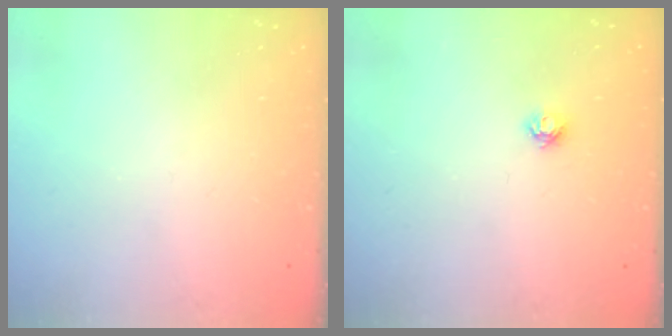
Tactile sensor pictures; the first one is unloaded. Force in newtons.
{"total": 5.3, "press": 5.2, "slide": 0.5}